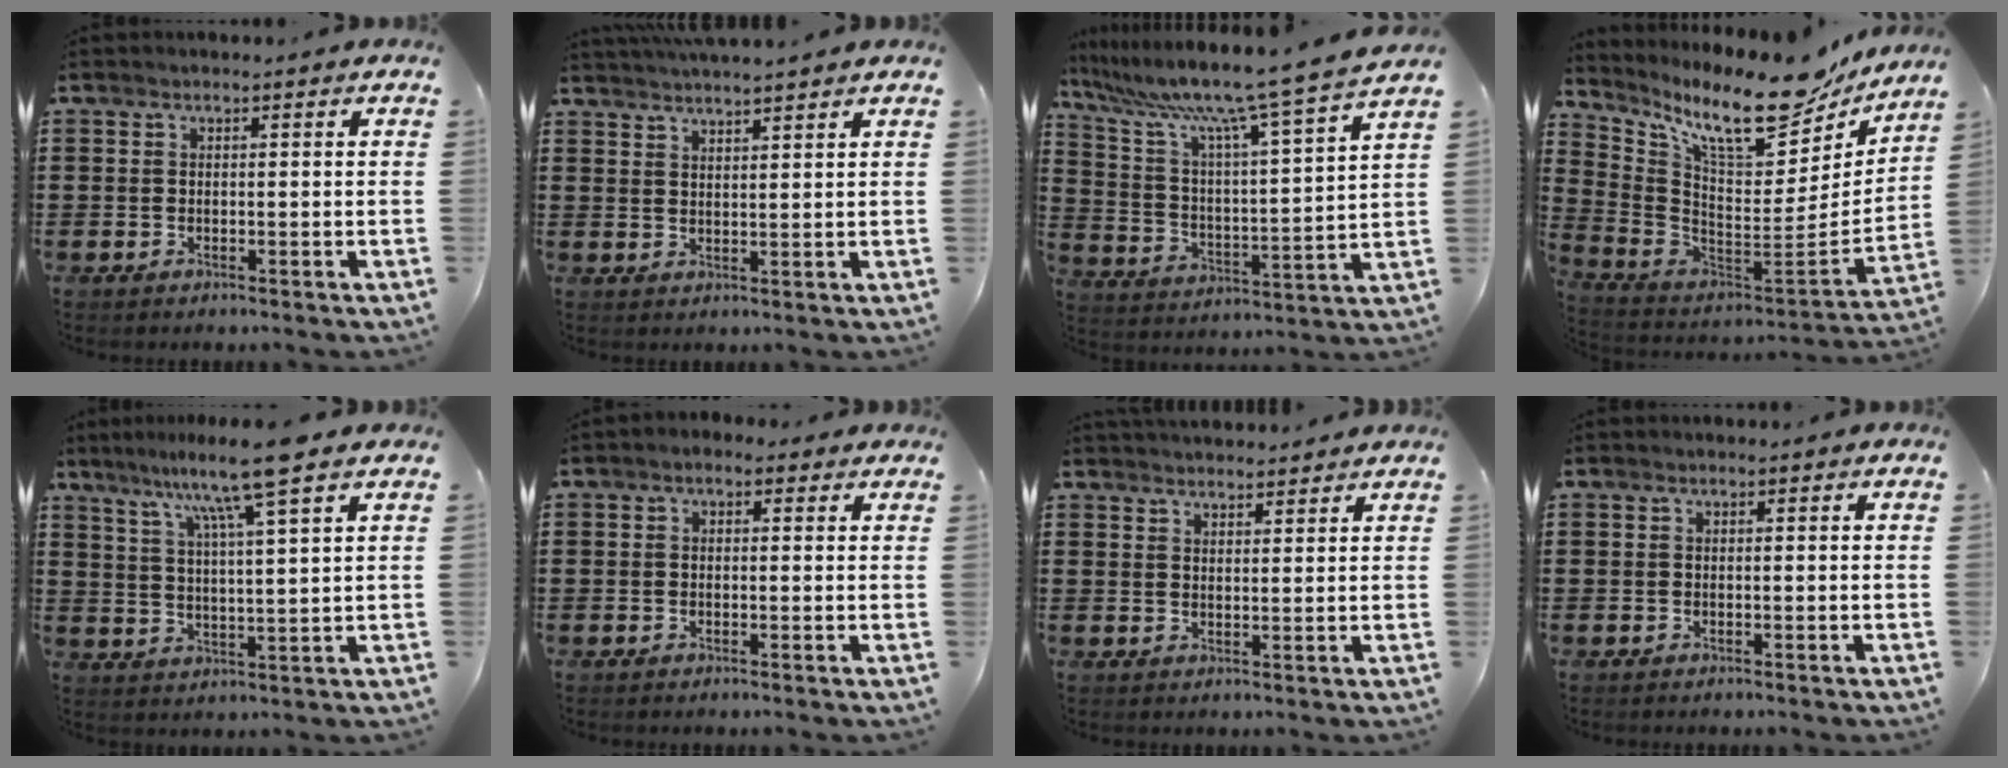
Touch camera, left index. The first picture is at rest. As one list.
[{"total": 2.7, "force": [2.7, -0.5, 0.1], "torque": [-0.010, -0.009, 0.049]}, {"total": 9.9, "force": [8.2, -0.9, 5.4], "torque": [-0.141, -0.063, 0.126]}, {"total": 13.1, "force": [10.0, 3.1, 7.9], "torque": [-0.162, -0.077, 0.165]}, {"total": 9.4, "force": [7.1, -0.5, 6.2], "torque": [-0.131, -0.023, 0.118]}, {"total": 1.1, "force": [-0.1, 0.9, 0.7], "torque": [-0.015, 0.006, -0.003]}, {"total": 2.5, "force": [2.5, 0.1, -0.2], "torque": [-0.003, -0.005, 0.050]}, {"total": 0.0}]